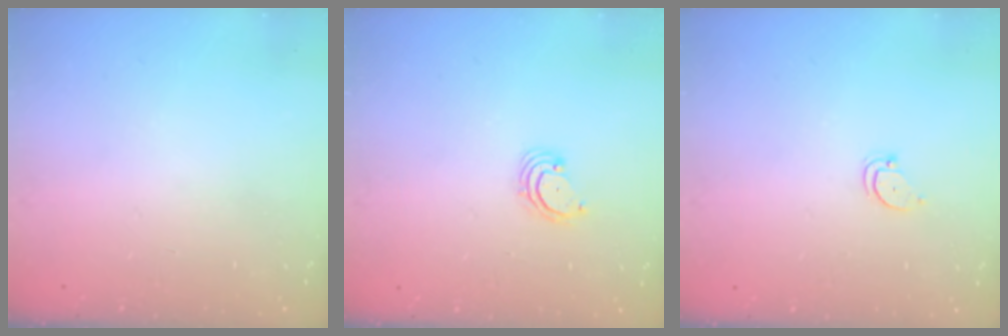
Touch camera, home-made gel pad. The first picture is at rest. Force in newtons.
{"total": 2.6, "press": 2.6, "slide": 0.3}
{"total": 2.3, "press": 2.3, "slide": 0.2}